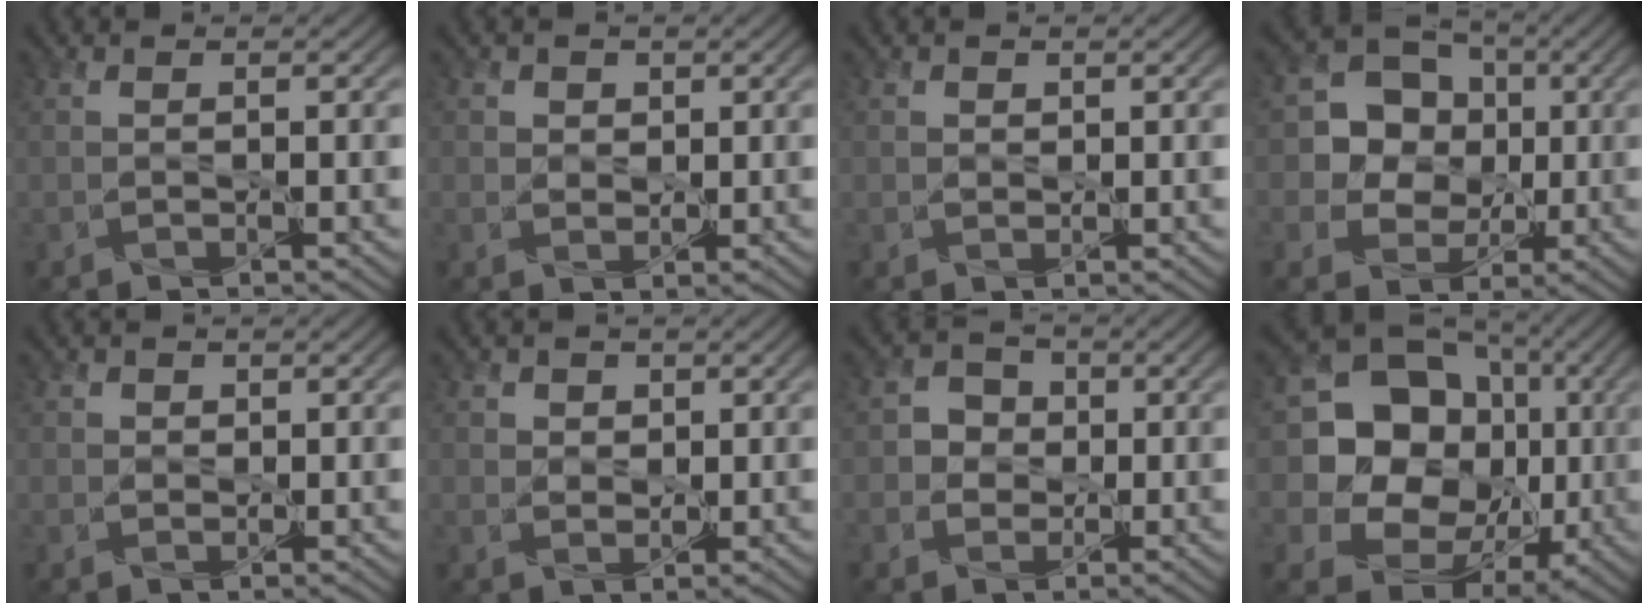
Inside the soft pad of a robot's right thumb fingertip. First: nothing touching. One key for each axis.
{"total": 2.3, "fx": 1.1, "fy": 1.9, "fz": 0.8, "tx": -0.019, "ty": -0.008, "tz": 0.018}
{"total": 0.9, "fx": 0.5, "fy": 0.8, "fz": 0.2, "tx": -0.006, "ty": -0.004, "tz": 0.010}
{"total": 9.7, "fx": 0.9, "fy": 8.5, "fz": 4.5, "tx": -0.094, "ty": 0.010, "tz": 0.006}
{"total": 1.3, "fx": 0.5, "fy": 1.1, "fz": 0.3, "tx": -0.006, "ty": -0.004, "tz": 0.007}
{"total": 2.8, "fx": 1.3, "fy": 2.3, "fz": 1.0, "tx": -0.026, "ty": -0.010, "tz": 0.026}
{"total": 3.3, "fx": -0.1, "fy": 3.1, "fz": 1.1, "tx": -0.018, "ty": 0.001, "tz": -0.014}
{"total": 19.4, "fx": 2.5, "fy": 16.9, "fz": 9.1, "tx": -0.217, "ty": 0.011, "tz": 0.049}